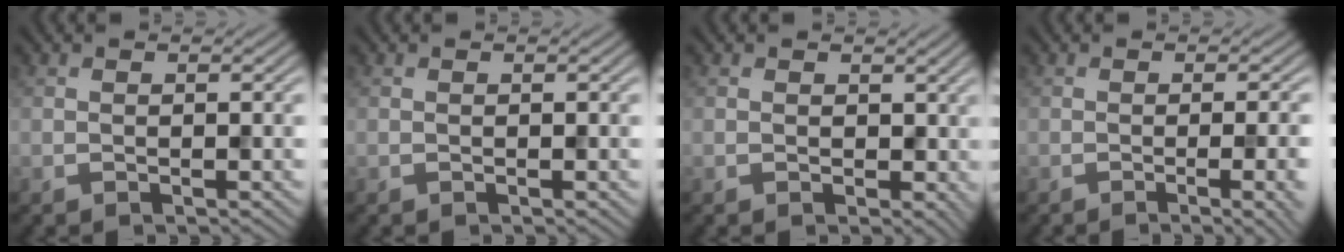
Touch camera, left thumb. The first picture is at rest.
{"total": 0.0}
{"total": 1.9, "force": [0.4, 1.6, 1.0], "torque": [-0.023, -0.004, 0.004]}
{"total": 6.1, "force": [-1.4, 2.0, 5.6], "torque": [-0.057, -0.004, -0.011]}